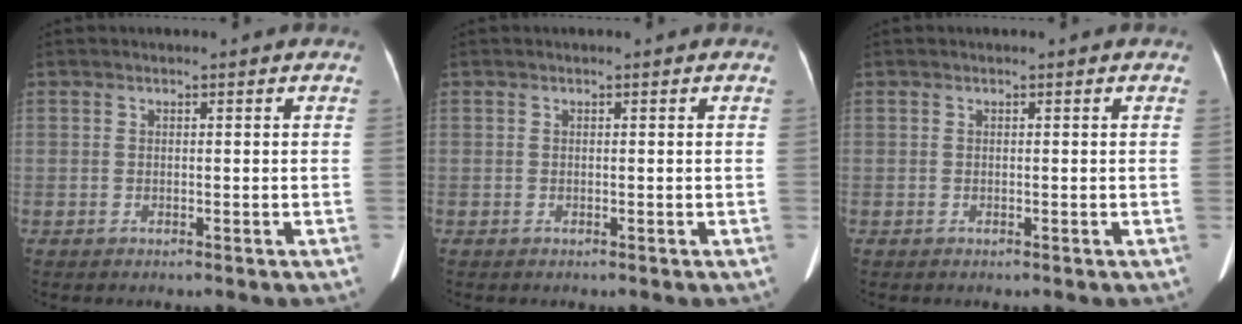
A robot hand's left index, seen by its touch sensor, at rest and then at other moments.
{"total": 0.0}
{"total": 0.0}